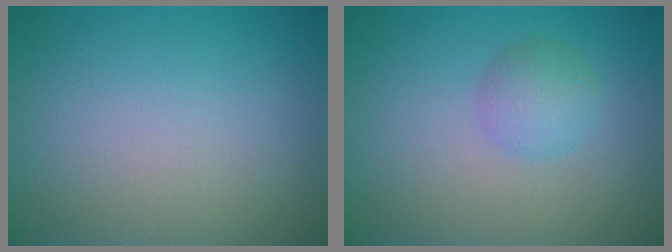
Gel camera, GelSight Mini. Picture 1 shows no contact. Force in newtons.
{"total": 2.2, "press": 2.2, "slide": 0.1}